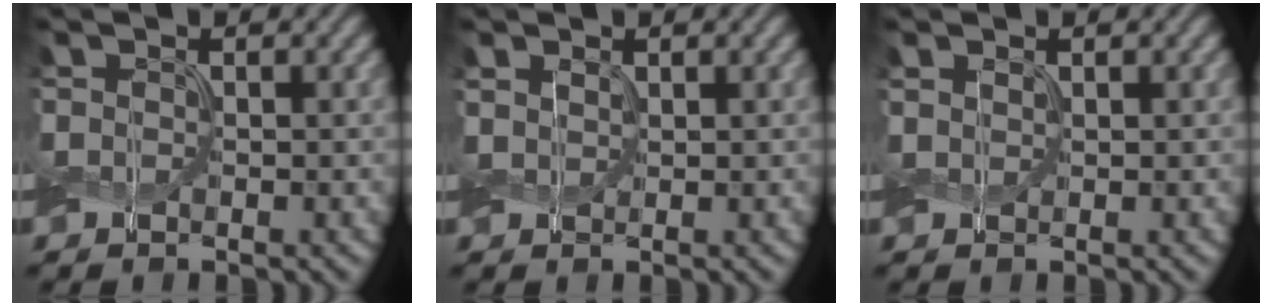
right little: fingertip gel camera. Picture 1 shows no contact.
{"total": 0.8, "force": [0.6, 0.5, 0.3], "torque": [-0.011, 0.000, 0.014]}
{"total": 0.5, "force": [0.4, 0.2, 0.2], "torque": [-0.006, 0.000, 0.010]}